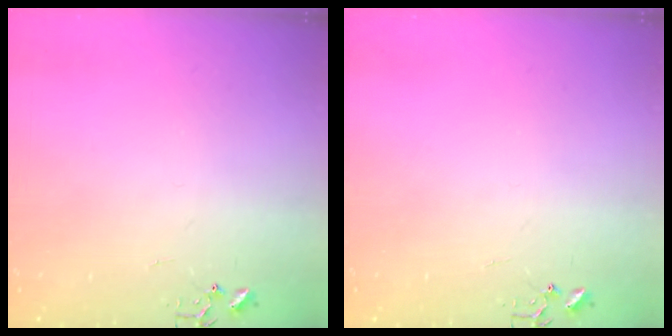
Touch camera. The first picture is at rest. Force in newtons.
{"total": 0.0}